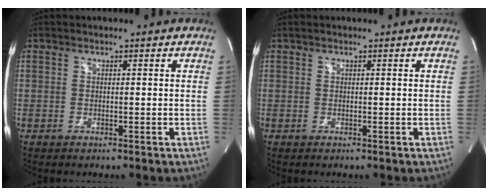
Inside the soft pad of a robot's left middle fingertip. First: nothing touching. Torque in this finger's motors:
{"motor_torque": [0.02, 0.02, -0.07, -0.01]}